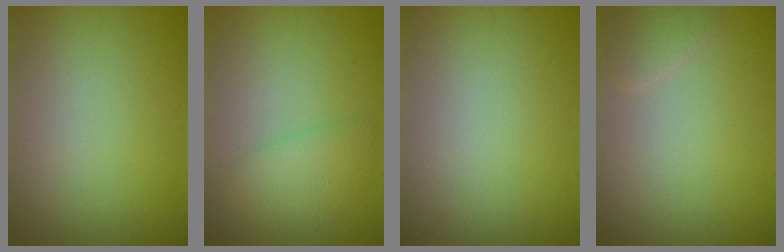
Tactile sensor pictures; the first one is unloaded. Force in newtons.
{"total": 2.7, "press": 2.7, "slide": 0.3}
{"total": 0.0}
{"total": 1.3, "press": 1.3, "slide": 0.2}